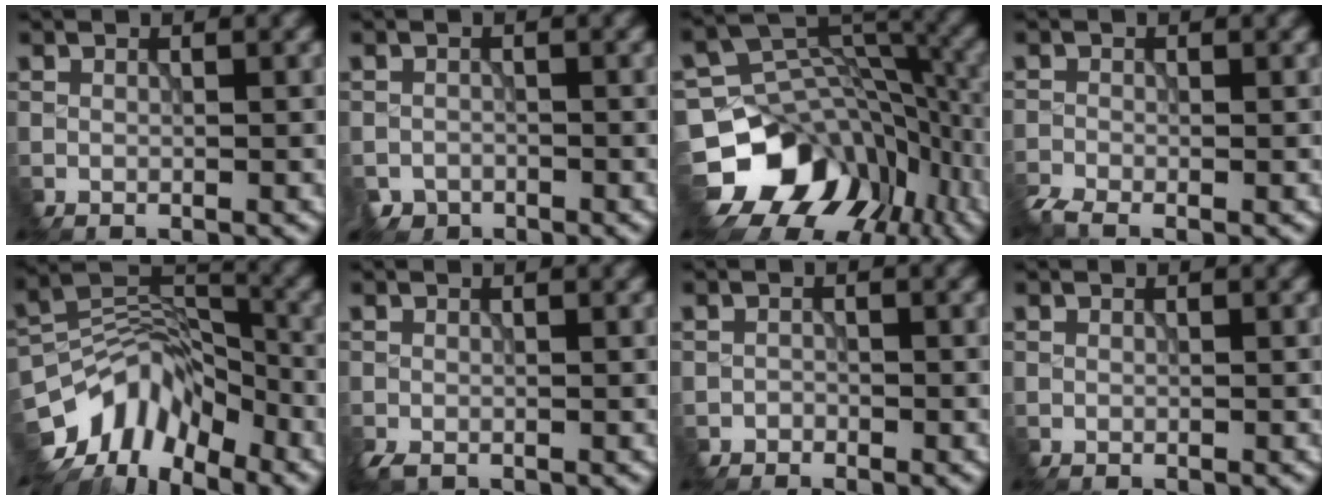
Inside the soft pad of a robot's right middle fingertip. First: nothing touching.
{"total": 1.6, "force": [-1.2, 0.7, -0.8], "torque": [0.019, -0.006, -0.026]}
{"total": 12.6, "force": [-7.0, 9.1, 5.2], "torque": [-0.110, -0.013, -0.112]}
{"total": 2.4, "force": [-2.1, 0.6, 1.0], "torque": [-0.024, -0.007, -0.046]}
{"total": 8.1, "force": [-6.1, 4.3, 3.2], "torque": [-0.033, 0.005, -0.127]}
{"total": 0.9, "force": [-0.3, 0.6, 0.6], "torque": [-0.022, -0.001, -0.010]}
{"total": 1.2, "force": [-1.0, 0.4, -0.6], "torque": [0.014, -0.002, -0.022]}
{"total": 0.0}